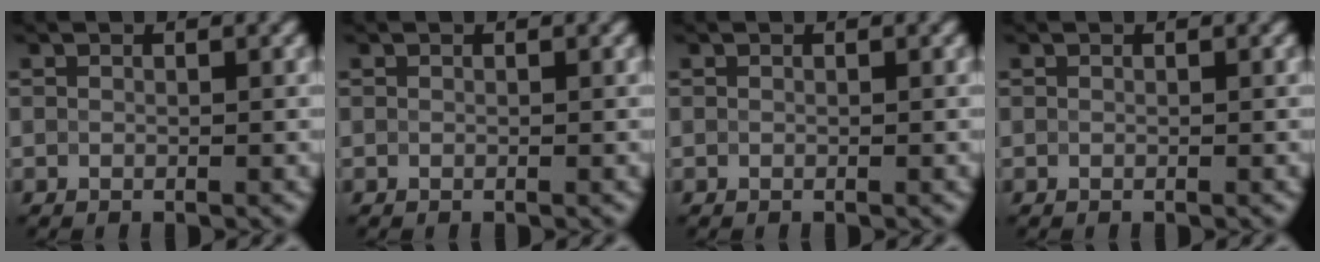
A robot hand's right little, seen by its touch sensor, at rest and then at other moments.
{"total": 0.0}
{"total": 0.0}
{"total": 0.0}